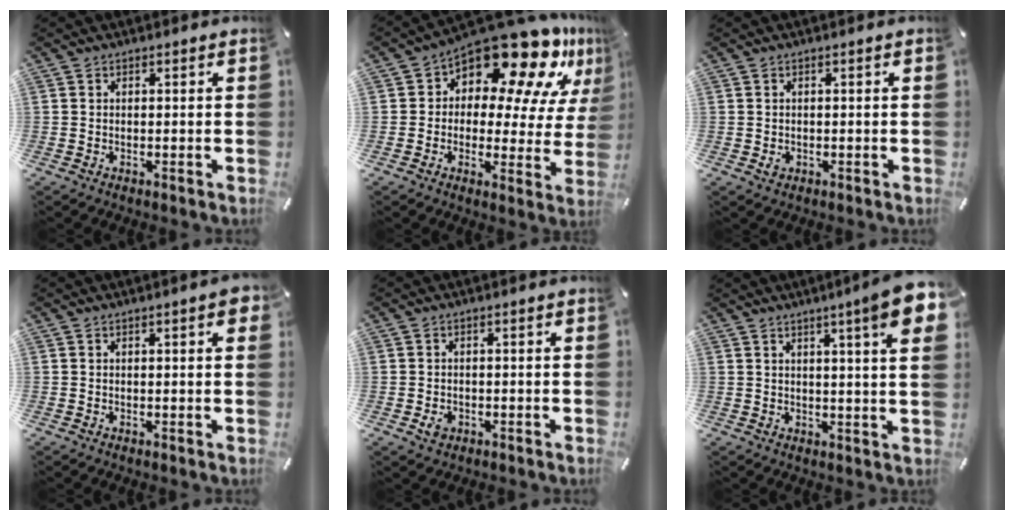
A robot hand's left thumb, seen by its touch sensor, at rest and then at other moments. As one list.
[{"total": 17.4, "force": [11.9, 7.9, 10.0], "torque": [-0.143, -0.102, 0.199]}, {"total": 1.1, "force": [-0.3, 0.9, 0.5], "torque": [-0.009, 0.001, -0.006]}, {"total": 3.1, "force": [0.9, 0.7, 2.9], "torque": [-0.047, 0.002, 0.013]}, {"total": 2.1, "force": [-0.8, 1.6, 1.1], "torque": [-0.019, 0.004, -0.014]}, {"total": 9.8, "force": [4.8, 0.3, 8.6], "torque": [-0.127, -0.023, 0.073]}]